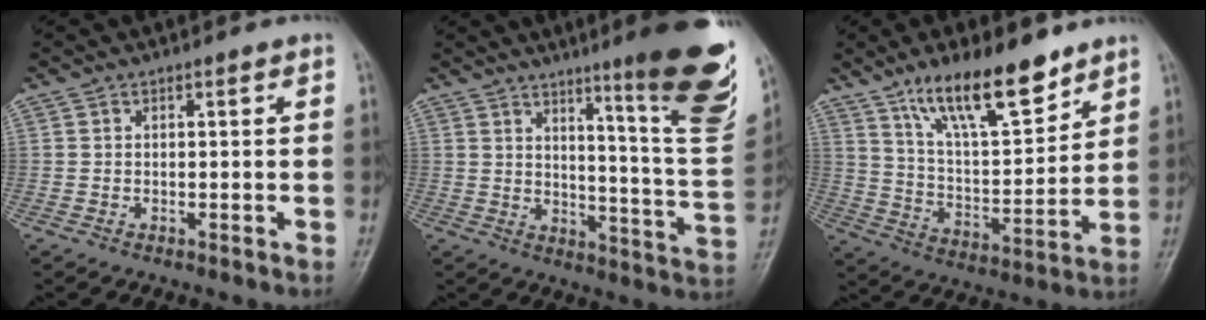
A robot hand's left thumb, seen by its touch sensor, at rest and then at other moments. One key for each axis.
{"total": 19.7, "fx": 11.4, "fy": 2.1, "fz": 15.9, "tx": -0.176, "ty": -0.072, "tz": 0.160}
{"total": 16.5, "fx": 11.3, "fy": 5.2, "fz": 10.7, "tx": -0.151, "ty": -0.065, "tz": 0.206}